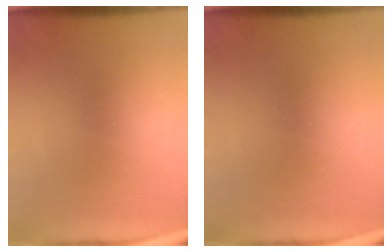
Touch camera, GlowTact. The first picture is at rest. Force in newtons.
{"total": 0.0}